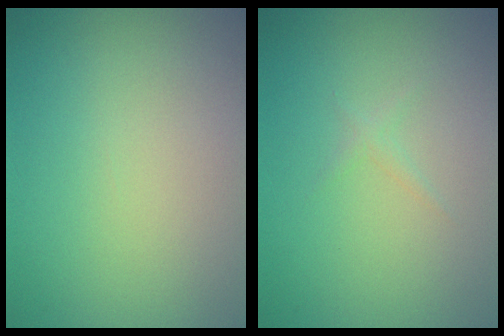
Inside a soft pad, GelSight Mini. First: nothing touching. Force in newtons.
{"total": 0.6, "press": 0.6, "slide": 0.1}